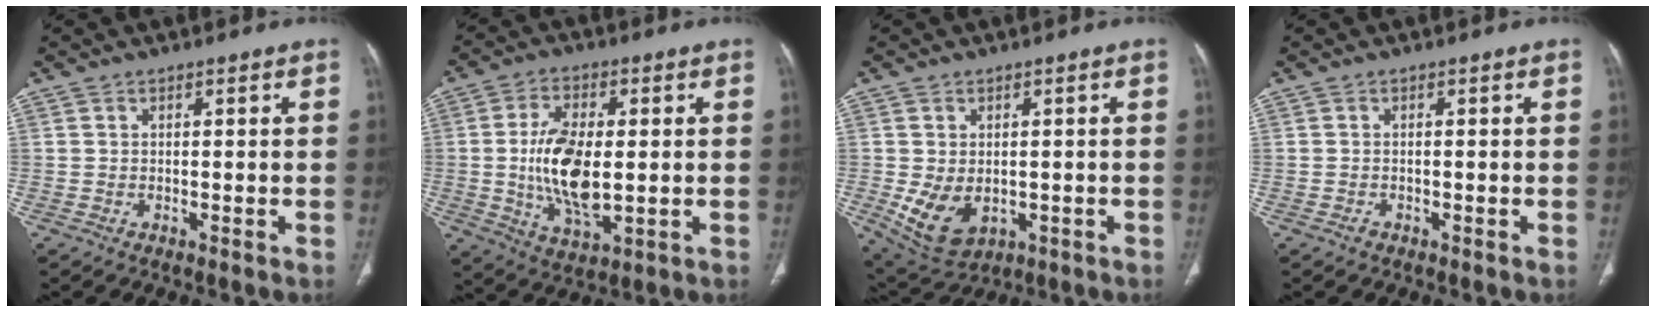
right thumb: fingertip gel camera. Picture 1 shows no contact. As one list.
[{"total": 13.5, "force": [-0.2, 6.7, 11.6], "torque": [-0.215, -0.009, 0.002]}, {"total": 8.3, "force": [-1.3, 5.8, 5.8], "torque": [-0.097, -0.008, 0.001]}, {"total": 0.5, "force": [-0.4, 0.3, 0.1], "torque": [-0.003, 0.003, -0.008]}]